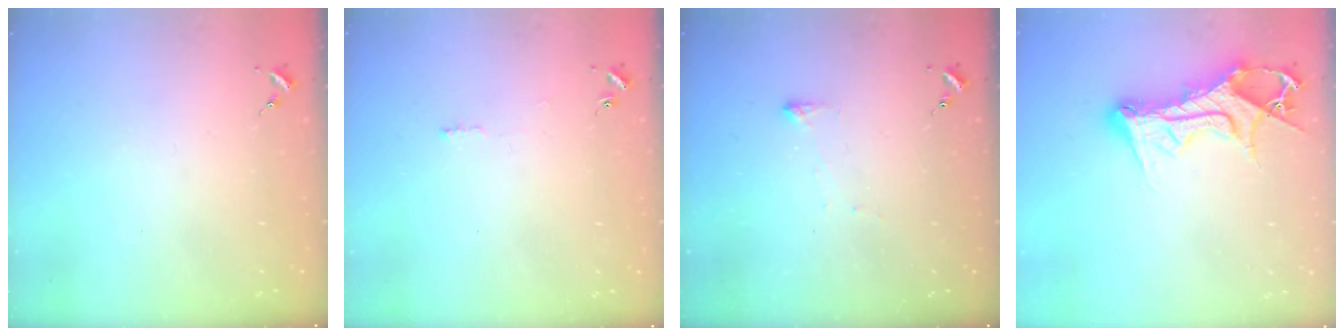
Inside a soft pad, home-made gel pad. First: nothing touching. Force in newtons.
{"total": 3.8, "press": 3.8, "slide": 0.5}
{"total": 3.2, "press": 3.2, "slide": 0.6}
{"total": 13.7, "press": 13.7, "slide": 1.4}